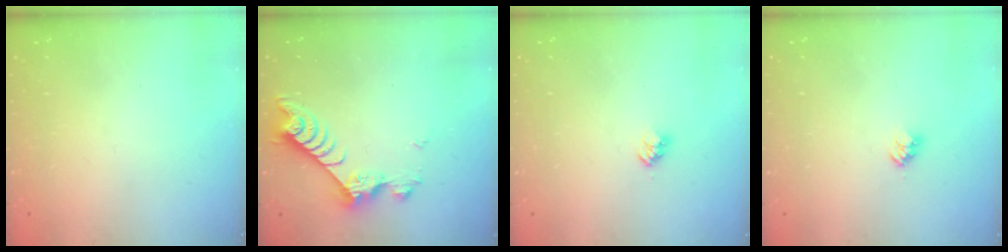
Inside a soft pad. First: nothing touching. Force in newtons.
{"total": 7.0, "press": 7.0, "slide": 0.5}
{"total": 2.8, "press": 2.8, "slide": 0.4}
{"total": 2.8, "press": 2.8, "slide": 0.4}